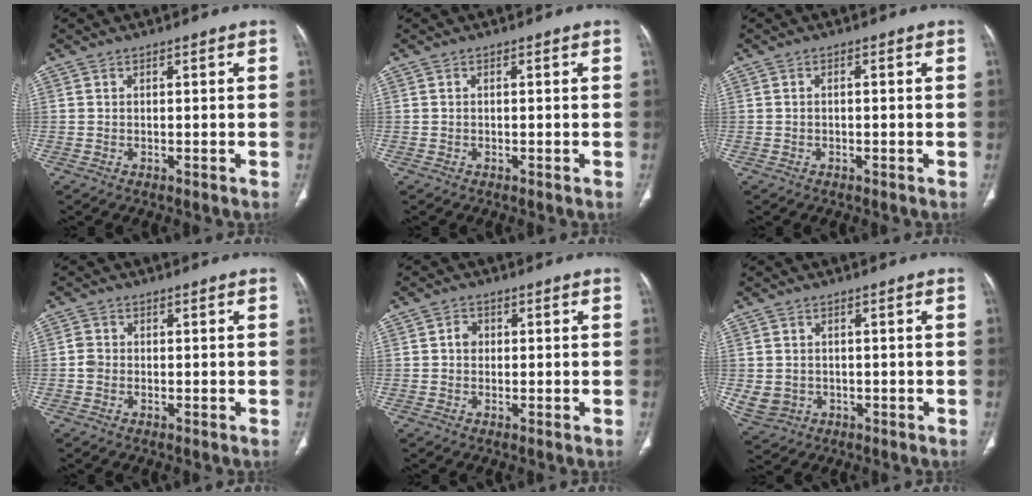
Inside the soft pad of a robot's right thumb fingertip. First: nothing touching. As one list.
[{"total": 0.0}, {"total": 0.7, "force": [-0.2, 0.4, 0.6], "torque": [-0.013, 0.005, -0.004]}, {"total": 1.7, "force": [-0.5, 1.5, 0.8], "torque": [-0.008, 0.006, -0.013]}, {"total": 2.1, "force": [0.1, 1.9, 1.1], "torque": [-0.007, 0.006, -0.002]}, {"total": 4.6, "force": [-0.6, 4.2, 1.9], "torque": [-0.040, 0.003, 0.005]}]